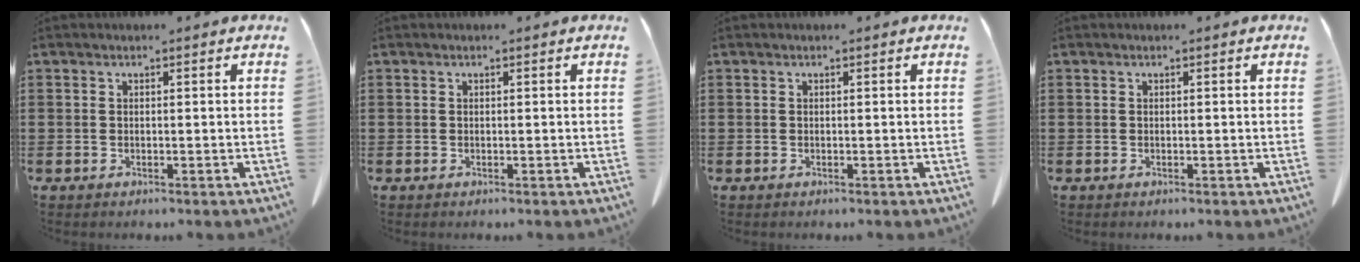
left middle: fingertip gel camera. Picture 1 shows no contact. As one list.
[{"total": 0.0}, {"total": 0.0}, {"total": 0.0}]